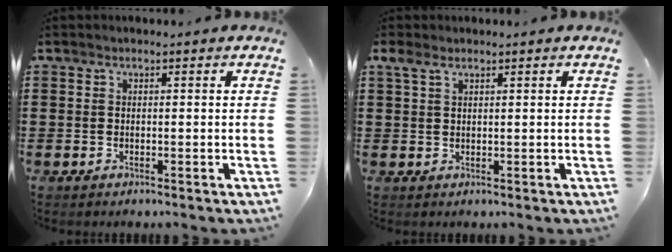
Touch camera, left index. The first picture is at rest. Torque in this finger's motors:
{"motor_torque": [1.85, -0.30, 0.05, 0.03]}